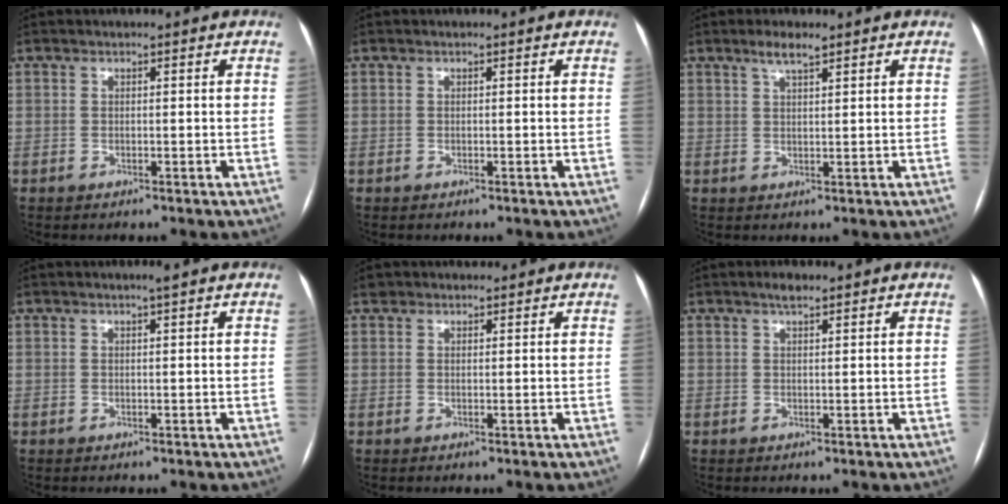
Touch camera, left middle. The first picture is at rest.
{"total": 0.0}
{"total": 3.0, "force": [2.2, 0.4, 2.0], "torque": [-0.042, 0.004, 0.041]}
{"total": 1.0, "force": [0.6, -0.3, 0.7], "torque": [-0.019, 0.001, 0.014]}
{"total": 1.5, "force": [1.3, 0.7, 0.0], "torque": [-0.003, 0.016, 0.021]}
{"total": 1.8, "force": [1.3, 0.3, 1.1], "torque": [-0.025, 0.005, 0.024]}